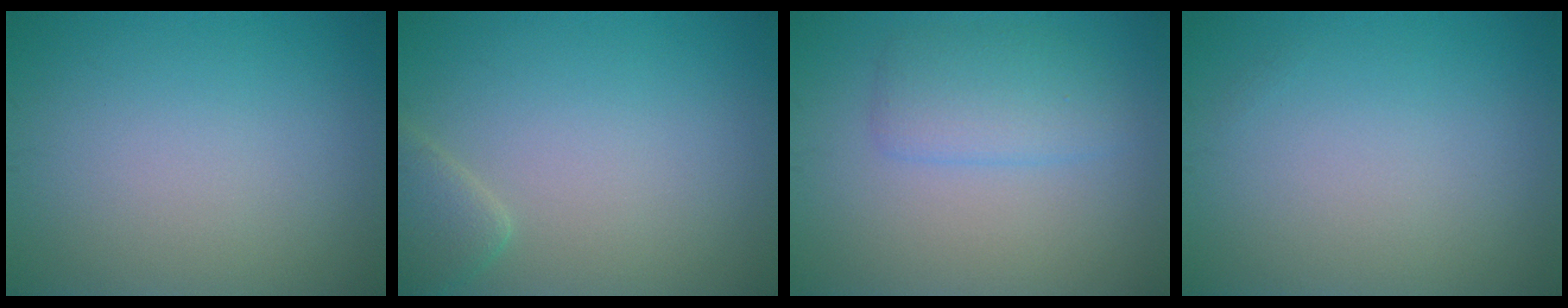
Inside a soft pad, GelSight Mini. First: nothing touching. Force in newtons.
{"total": 2.2, "press": 2.2, "slide": 0.1}
{"total": 3.1, "press": 3.0, "slide": 0.1}
{"total": 0.0}